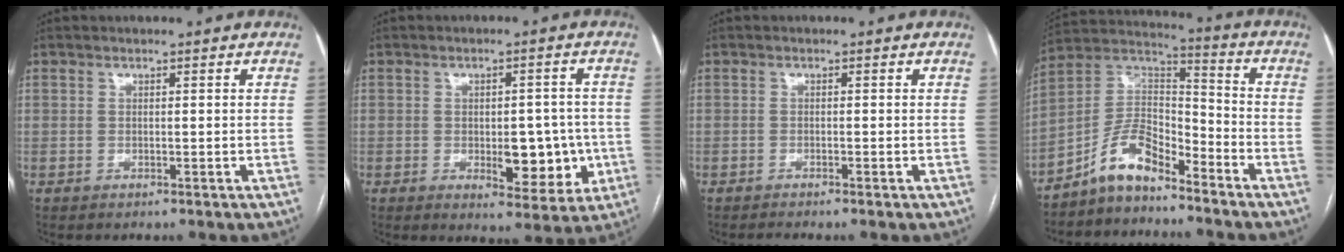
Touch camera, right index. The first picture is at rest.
{"total": 8.3, "force": [-1.6, 4.1, 7.1], "torque": [-0.076, 0.008, -0.010]}
{"total": 1.7, "force": [-1.4, -0.3, 0.9], "torque": [-0.014, 0.002, -0.023]}
{"total": 9.5, "force": [-7.2, 3.5, 5.1], "torque": [-0.102, 0.031, -0.140]}